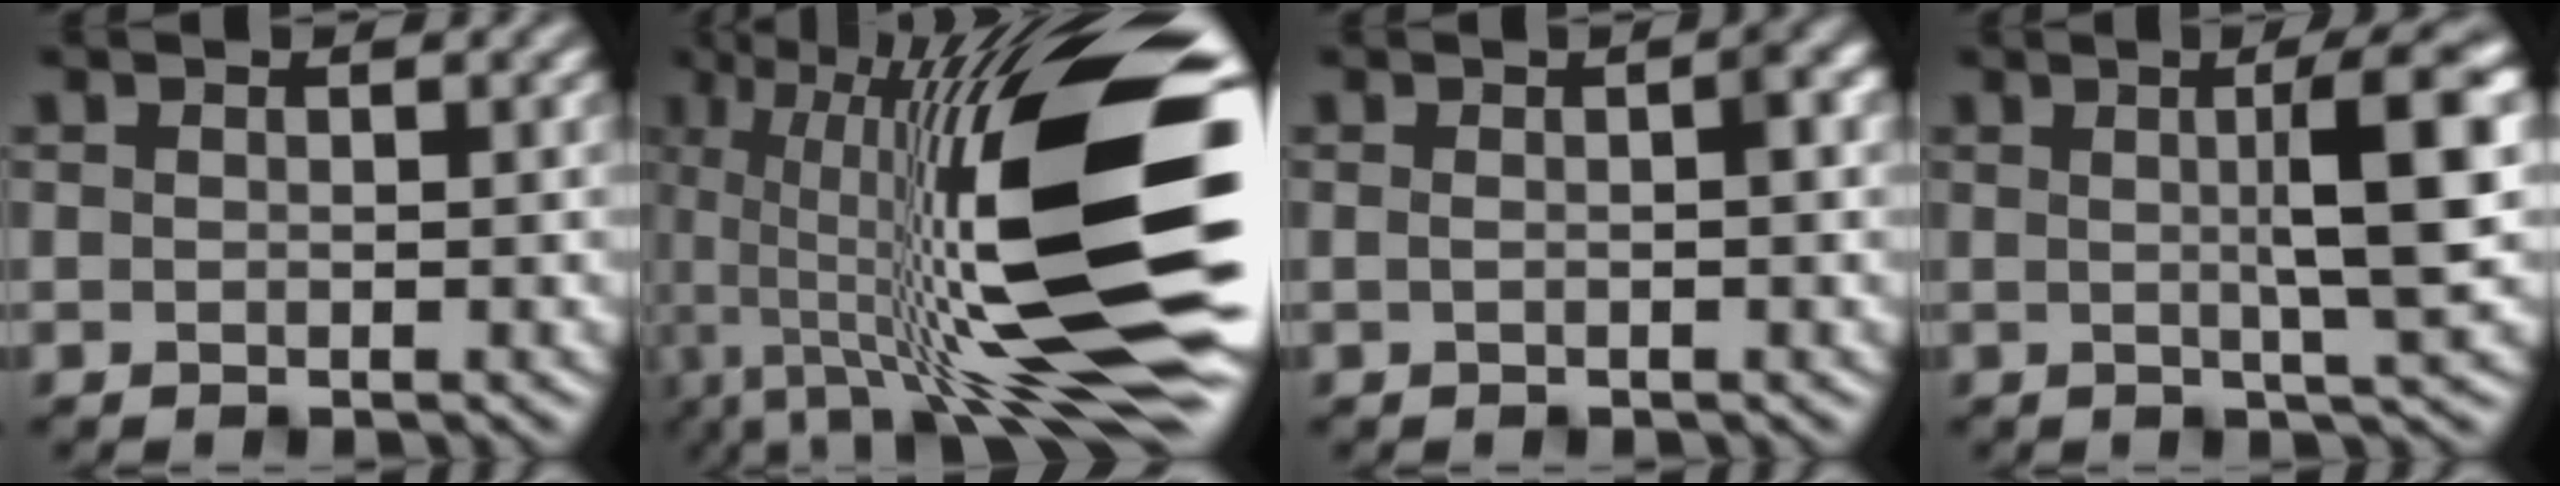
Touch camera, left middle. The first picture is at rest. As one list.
[{"total": 19.9, "force": [0.8, 6.4, 18.8], "torque": [-0.309, 0.018, 0.009]}, {"total": 2.1, "force": [0.1, 0.4, 2.1], "torque": [-0.032, 0.007, 0.000]}, {"total": 6.6, "force": [0.9, 0.9, 6.5], "torque": [-0.087, 0.011, 0.014]}]